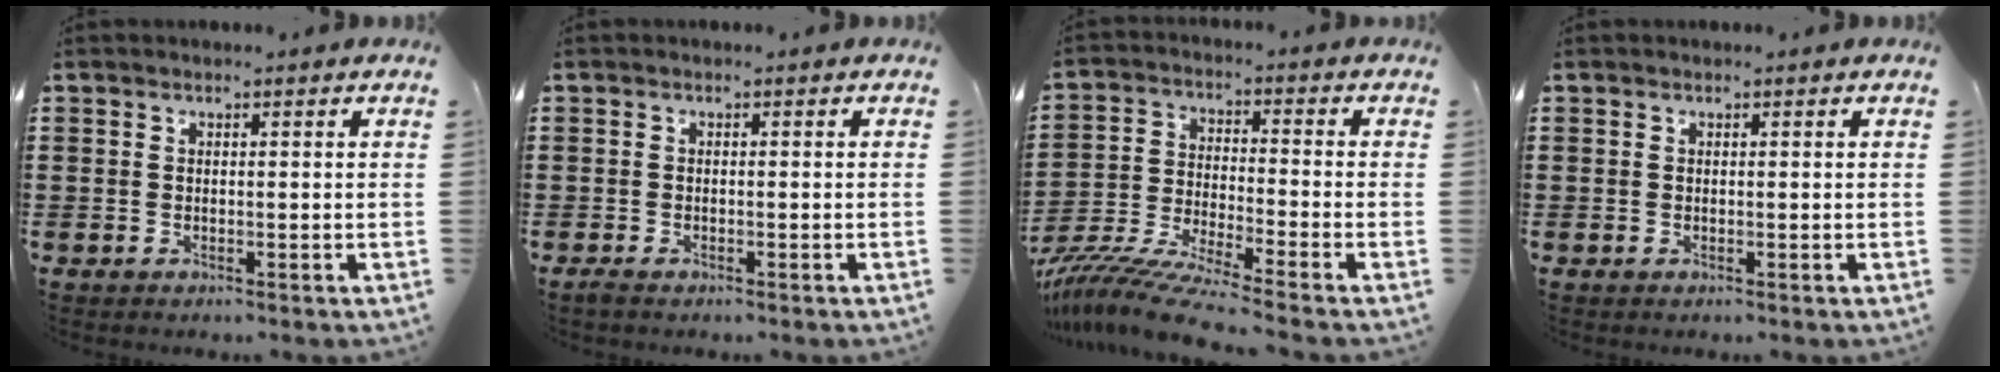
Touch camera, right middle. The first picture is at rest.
{"total": 0.7, "force": [-0.6, 0.2, 0.4], "torque": [-0.019, -0.009, -0.012]}
{"total": 8.3, "force": [-7.7, -0.4, 2.9], "torque": [-0.070, -0.010, -0.156]}
{"total": 0.0}